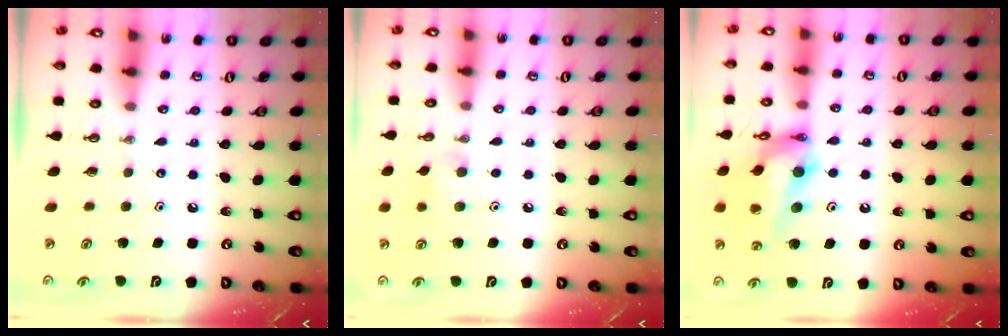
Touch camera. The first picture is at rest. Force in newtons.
{"total": 7.3, "press": 7.3, "slide": 0.6}
{"total": 15.5, "press": 15.4, "slide": 1.7}